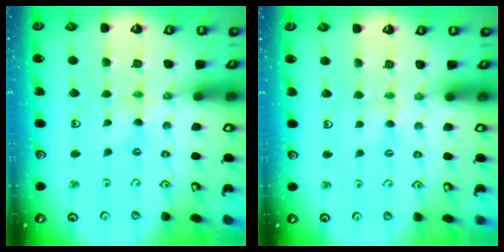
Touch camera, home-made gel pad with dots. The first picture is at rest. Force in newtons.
{"total": 2.7, "press": 2.7, "slide": 0.4}